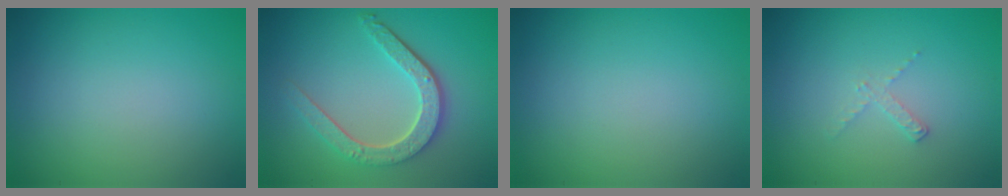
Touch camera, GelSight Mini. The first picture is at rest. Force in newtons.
{"total": 4.7, "press": 3.6, "slide": 3.0}
{"total": 0.0}
{"total": 1.1, "press": 1.1, "slide": 0.2}